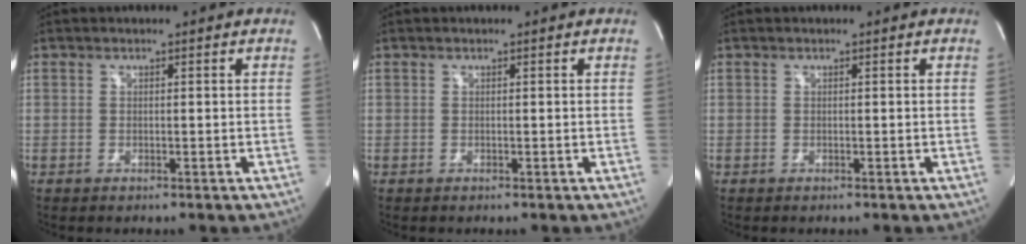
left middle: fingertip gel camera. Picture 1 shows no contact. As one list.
[{"total": 0.0}, {"total": 0.0}]